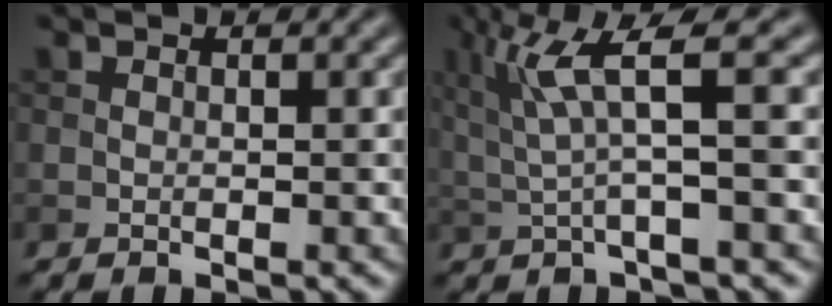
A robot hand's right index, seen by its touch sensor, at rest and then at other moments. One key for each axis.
{"total": 5.3, "fx": 1.4, "fy": 0.6, "fz": 5.0, "tx": -0.107, "ty": 0.006, "tz": 0.029}